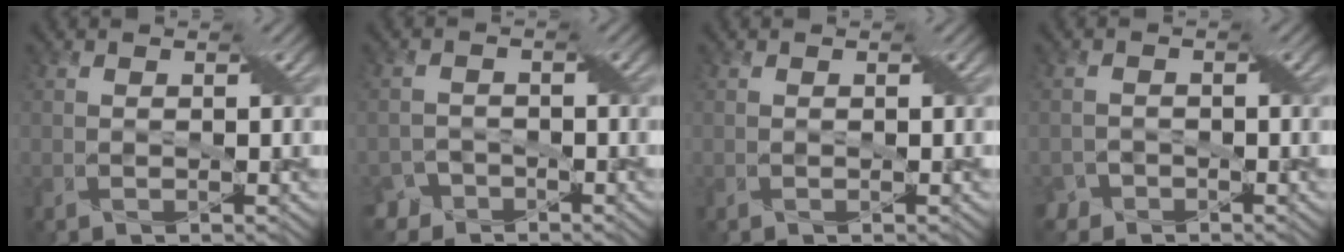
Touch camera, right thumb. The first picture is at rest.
{"total": 3.1, "force": [-2.7, 1.7, 0.3], "torque": [-0.001, 0.003, -0.051]}
{"total": 0.0}
{"total": 2.0, "force": [-1.6, 1.2, 0.0], "torque": [-0.002, 0.005, -0.034]}